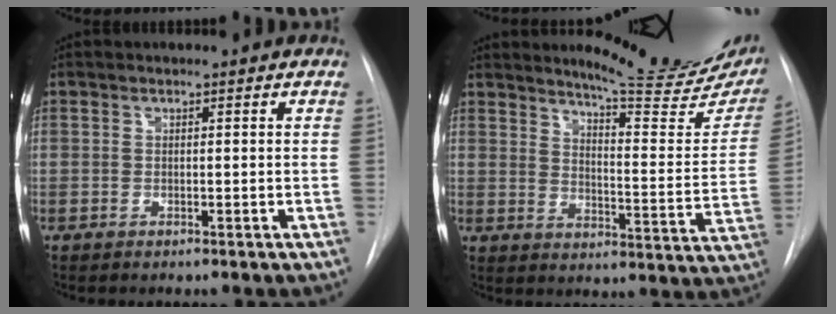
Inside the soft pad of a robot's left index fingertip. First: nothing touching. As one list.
[{"total": 18.1, "force": [16.1, 1.8, 8.0], "torque": [-0.103, -0.082, 0.198]}]